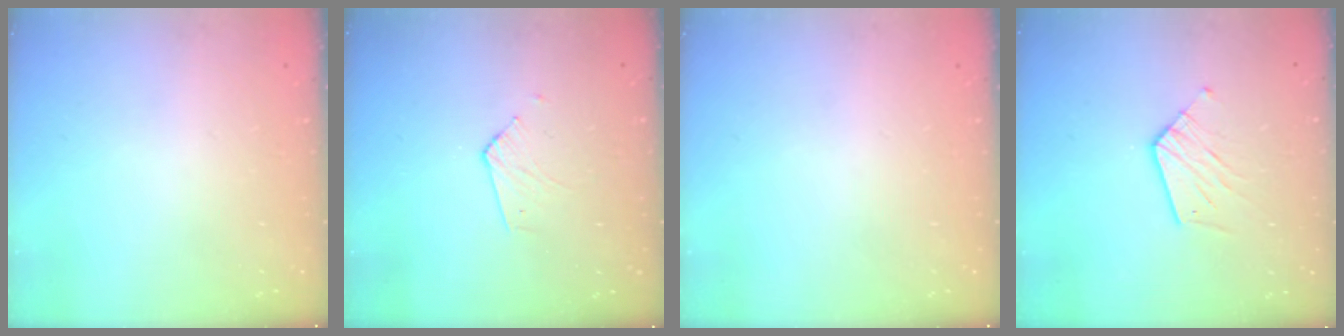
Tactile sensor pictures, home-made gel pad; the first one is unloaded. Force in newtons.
{"total": 2.9, "press": 2.9, "slide": 0.2}
{"total": 0.0}
{"total": 8.9, "press": 8.9, "slide": 0.5}